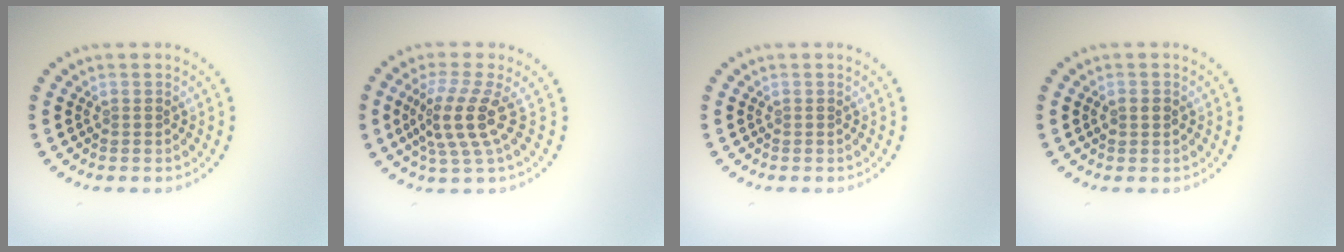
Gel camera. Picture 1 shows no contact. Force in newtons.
{"total": 4.0, "press": 3.1, "slide": 2.5}
{"total": 0.0}
{"total": 1.3, "press": 1.3, "slide": 0.2}